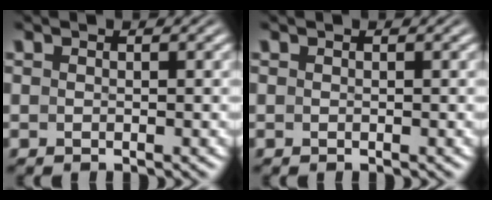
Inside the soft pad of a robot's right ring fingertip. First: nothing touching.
{"total": 0.0}